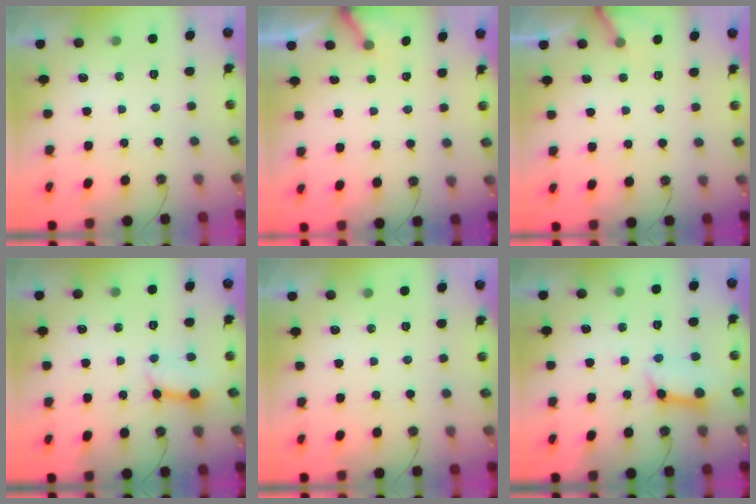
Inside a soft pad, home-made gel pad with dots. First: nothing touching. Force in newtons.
{"total": 2.7, "press": 2.7, "slide": 0.2}
{"total": 5.2, "press": 5.2, "slide": 0.4}
{"total": 7.8, "press": 7.7, "slide": 0.9}
{"total": 0.0}
{"total": 10.5, "press": 10.4, "slide": 1.2}